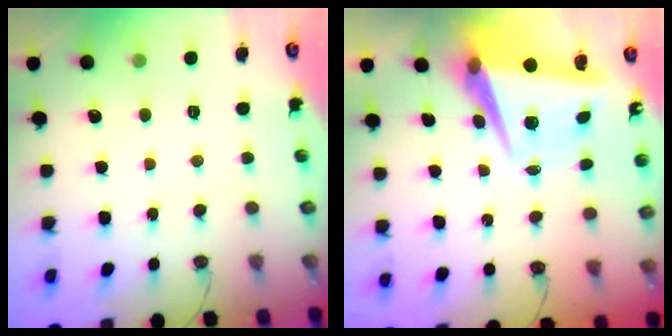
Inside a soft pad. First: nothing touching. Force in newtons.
{"total": 9.2, "press": 9.0, "slide": 1.8}